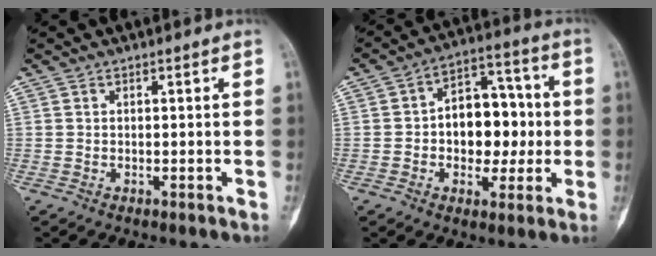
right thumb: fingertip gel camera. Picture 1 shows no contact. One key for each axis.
{"total": 13.5, "fx": -0.5, "fy": 9.2, "fz": 9.9, "tx": -0.092, "ty": 0.032, "tz": -0.008}